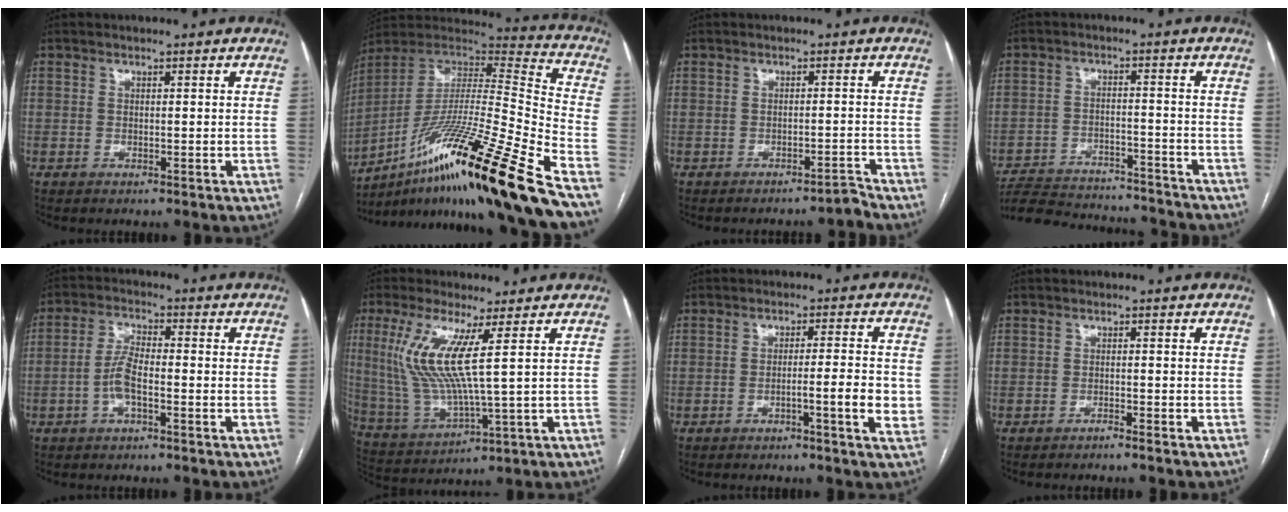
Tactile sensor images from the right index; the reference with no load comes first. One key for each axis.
{"total": 29.9, "fx": -19.1, "fy": -0.6, "fz": 22.9, "tx": -0.352, "ty": -0.026, "tz": -0.335}
{"total": 2.8, "fx": -2.6, "fy": -1.2, "fz": -0.3, "tx": 0.016, "ty": 0.001, "tz": -0.033}
{"total": 19.4, "fx": -18.2, "fy": 3.2, "fz": 5.7, "tx": -0.132, "ty": -0.009, "tz": -0.258}
{"total": 5.1, "fx": -1.7, "fy": 1.6, "fz": 4.6, "tx": -0.100, "ty": 0.010, "tz": -0.036}
{"total": 10.9, "fx": 3.1, "fy": 0.7, "fz": 10.5, "tx": -0.243, "ty": -0.010, "tz": 0.065}
{"total": 5.9, "fx": -1.6, "fy": -0.1, "fz": 5.7, "tx": -0.080, "ty": -0.003, "tz": -0.025}
{"total": 1.3, "fx": -1.1, "fy": -0.3, "fz": 0.5, "tx": -0.015, "ty": 0.003, "tz": -0.016}